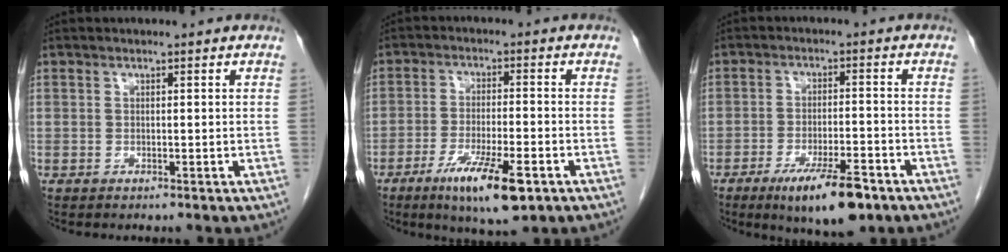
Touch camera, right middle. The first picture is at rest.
{"total": 10.0, "force": [-5.4, 1.6, 8.3], "torque": [-0.150, -0.022, -0.085]}
{"total": 11.0, "force": [-6.5, 2.3, 8.5], "torque": [-0.140, -0.019, -0.098]}